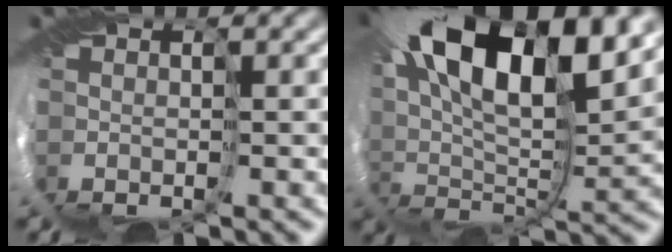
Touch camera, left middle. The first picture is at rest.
{"total": 15.9, "force": [7.9, 5.8, 12.5], "torque": [-0.240, 0.053, 0.114]}